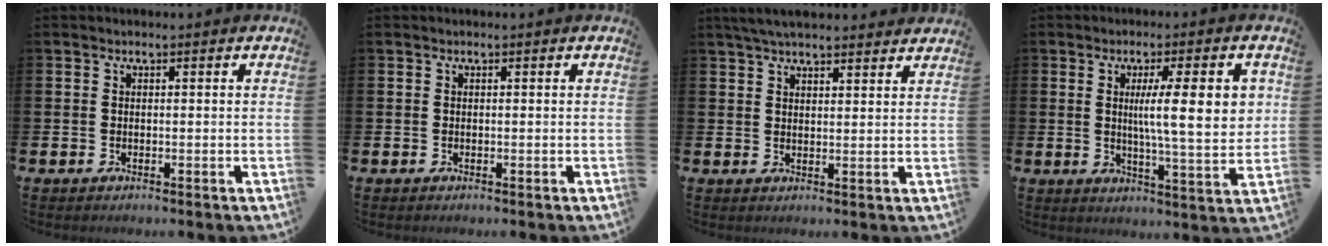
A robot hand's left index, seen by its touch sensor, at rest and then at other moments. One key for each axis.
{"total": 0.0}
{"total": 4.5, "fx": 4.3, "fy": 0.8, "fz": 1.3, "tx": -0.042, "ty": -0.007, "tz": 0.082}
{"total": 10.4, "fx": 2.6, "fy": 1.9, "fz": 9.9, "tx": -0.153, "ty": -0.009, "tz": 0.032}